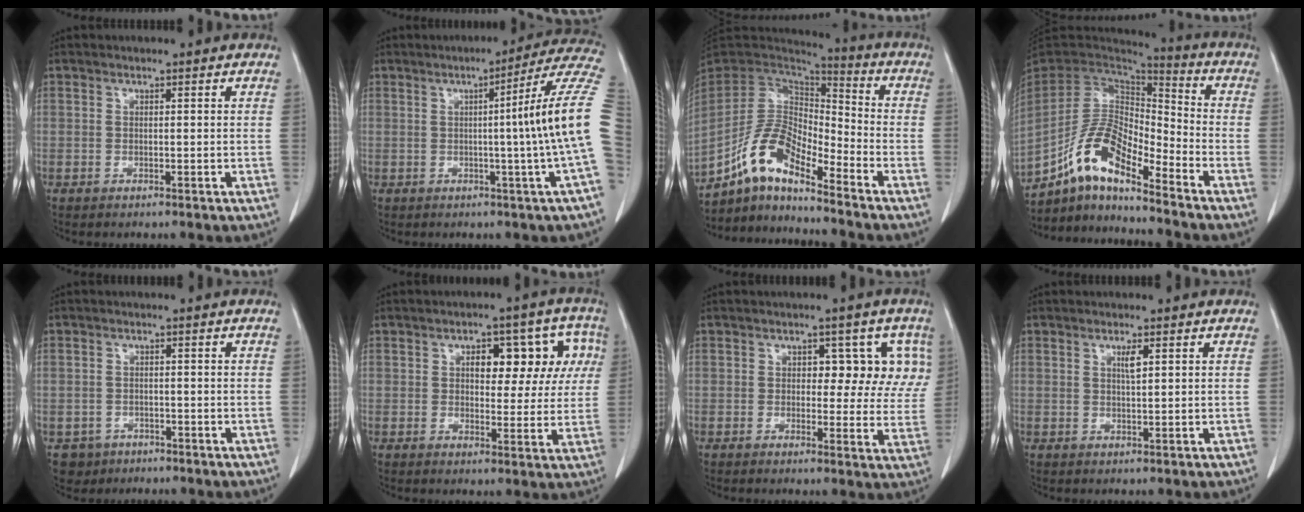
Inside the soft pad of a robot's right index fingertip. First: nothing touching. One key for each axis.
{"total": 12.4, "fx": -0.2, "fy": -2.8, "fz": 12.0, "tx": -0.134, "ty": 0.006, "tz": -0.011}
{"total": 11.3, "fx": -8.3, "fy": 3.3, "fz": 7.0, "tx": -0.146, "ty": 0.031, "tz": -0.156}
{"total": 12.6, "fx": -8.6, "fy": 3.6, "fz": 8.4, "tx": -0.173, "ty": 0.027, "tz": -0.160}
{"total": 3.4, "fx": -1.8, "fy": 2.9, "fz": -0.1, "tx": 0.001, "ty": 0.009, "tz": -0.028}
{"total": 9.9, "fx": 2.8, "fy": 5.1, "fz": 8.0, "tx": -0.084, "ty": 0.036, "tz": 0.035}
{"total": 7.1, "fx": 2.3, "fy": 4.3, "fz": 5.1, "tx": -0.033, "ty": 0.017, "tz": 0.022}
{"total": 1.7, "fx": 0.8, "fy": 0.2, "fz": 1.6, "tx": -0.029, "ty": -0.002, "tz": 0.014}